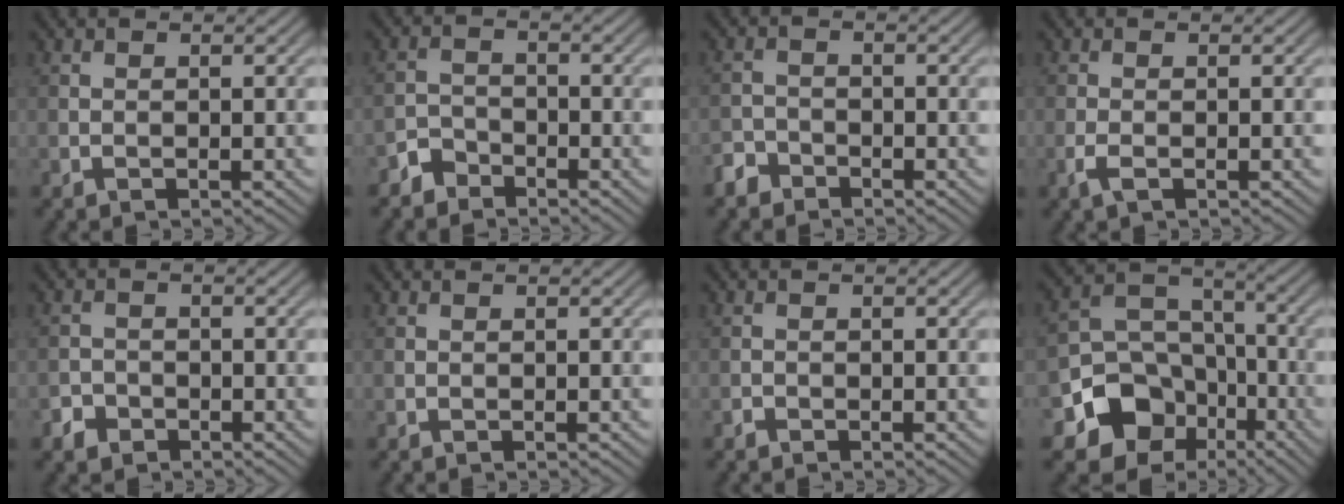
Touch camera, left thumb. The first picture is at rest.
{"total": 2.7, "force": [-2.2, 1.4, 0.5], "torque": [-0.007, 0.006, -0.054]}
{"total": 2.4, "force": [-2.0, 1.3, 0.4], "torque": [-0.007, 0.001, -0.049]}
{"total": 1.6, "force": [-0.7, 0.5, 1.3], "torque": [-0.032, 0.000, -0.017]}
{"total": 2.1, "force": [-1.4, 1.4, 0.6], "torque": [-0.009, 0.000, -0.032]}
{"total": 0.0}
{"total": 0.6, "force": [-0.5, 0.3, 0.1], "torque": [0.000, -0.002, -0.009]}
{"total": 10.7, "force": [-5.0, 8.4, 4.5], "torque": [-0.104, -0.026, -0.099]}